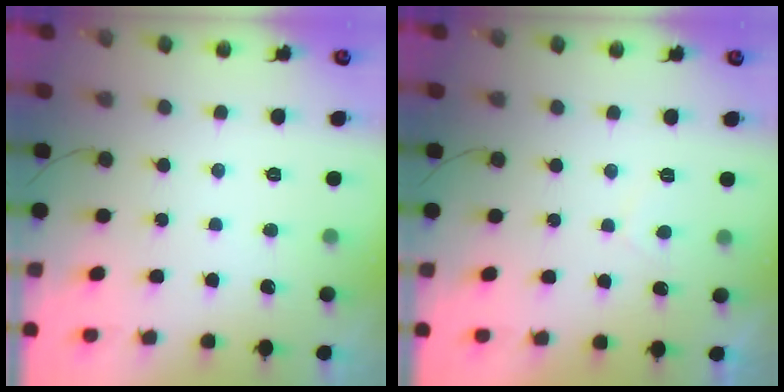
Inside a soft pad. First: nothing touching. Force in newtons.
{"total": 0.9, "press": 0.7, "slide": 0.6}